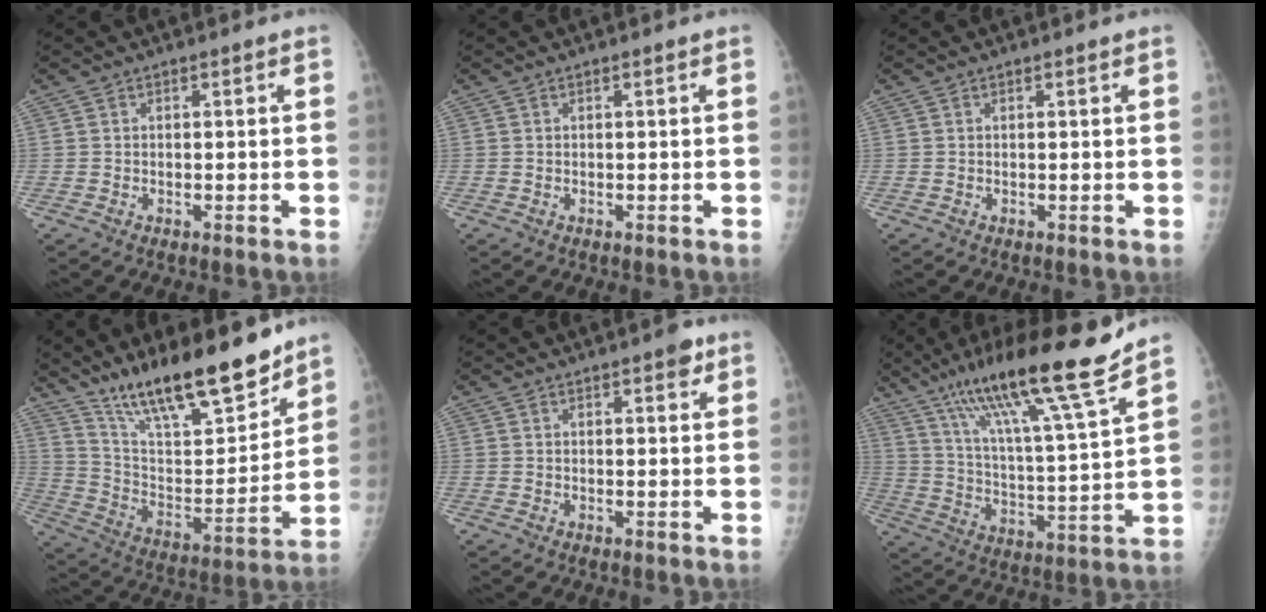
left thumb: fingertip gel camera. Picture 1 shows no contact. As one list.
[{"total": 0.0}, {"total": 0.0}, {"total": 21.8, "force": [16.8, 5.6, 12.6], "torque": [-0.176, -0.092, 0.292]}, {"total": 2.8, "force": [1.6, 1.1, 1.9], "torque": [-0.015, -0.005, 0.017]}, {"total": 20.4, "force": [15.0, 0.9, 13.9], "torque": [-0.217, -0.066, 0.256]}]